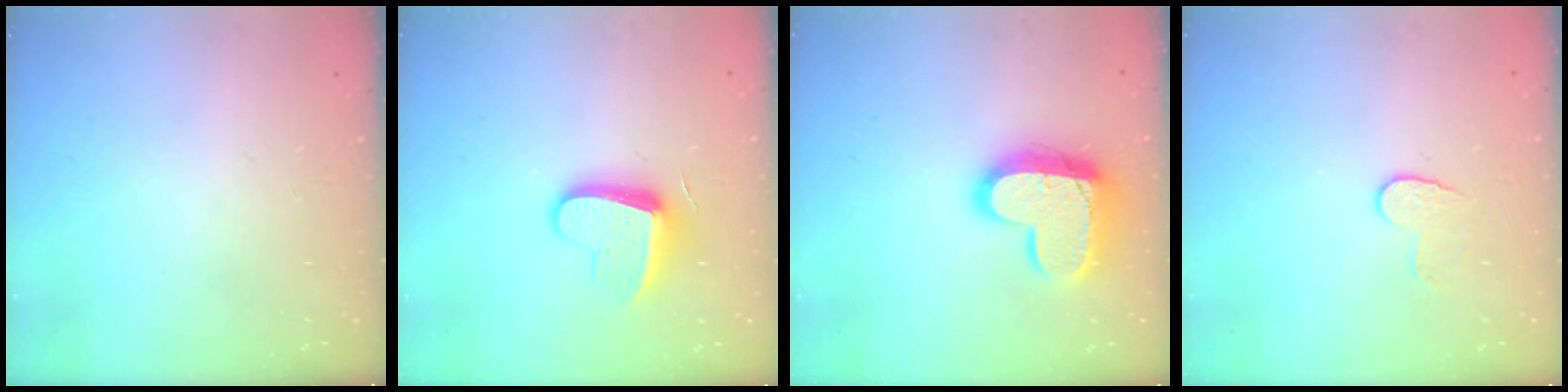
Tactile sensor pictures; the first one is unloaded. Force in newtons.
{"total": 11.6, "press": 11.6, "slide": 0.5}
{"total": 17.0, "press": 16.9, "slide": 1.1}
{"total": 6.1, "press": 6.1, "slide": 0.5}